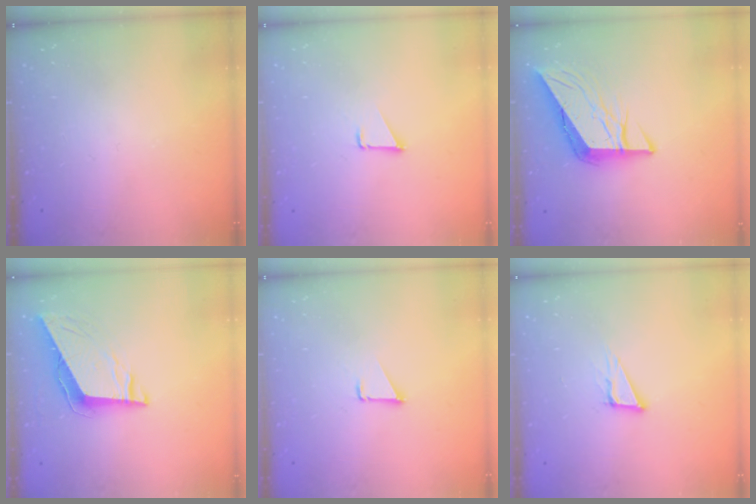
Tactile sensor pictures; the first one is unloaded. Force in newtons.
{"total": 1.1, "press": 1.1, "slide": 0.1}
{"total": 8.9, "press": 8.9, "slide": 0.9}
{"total": 9.7, "press": 9.7, "slide": 1.2}
{"total": 1.1, "press": 1.1, "slide": 0.1}
{"total": 5.1, "press": 5.1, "slide": 0.5}